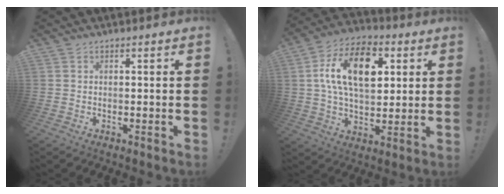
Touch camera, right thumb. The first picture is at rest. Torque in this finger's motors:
{"motor_torque": [1.88, 3.13, 1.00, -0.58, 0.33]}